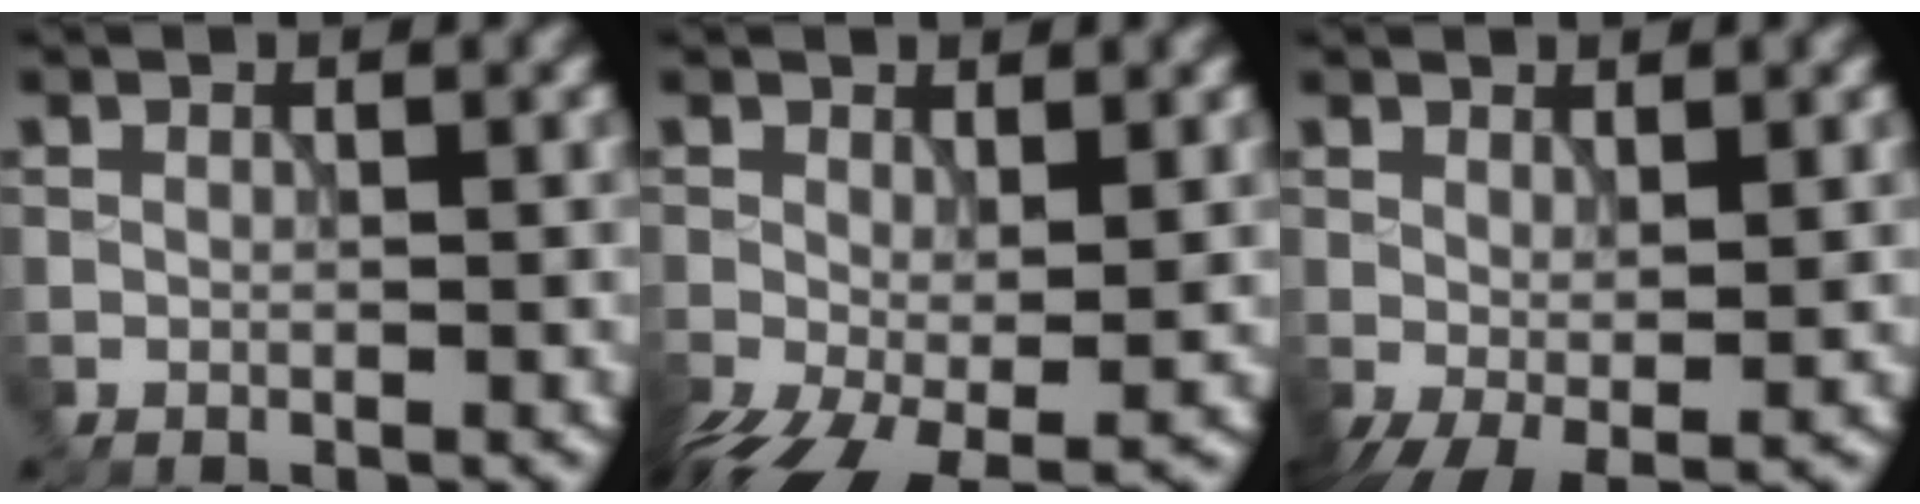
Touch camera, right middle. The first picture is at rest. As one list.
[{"total": 7.0, "force": [-2.9, 3.3, 5.5], "torque": [-0.121, -0.031, -0.040]}, {"total": 3.3, "force": [-0.3, 1.4, 3.0], "torque": [-0.062, -0.005, -0.004]}]